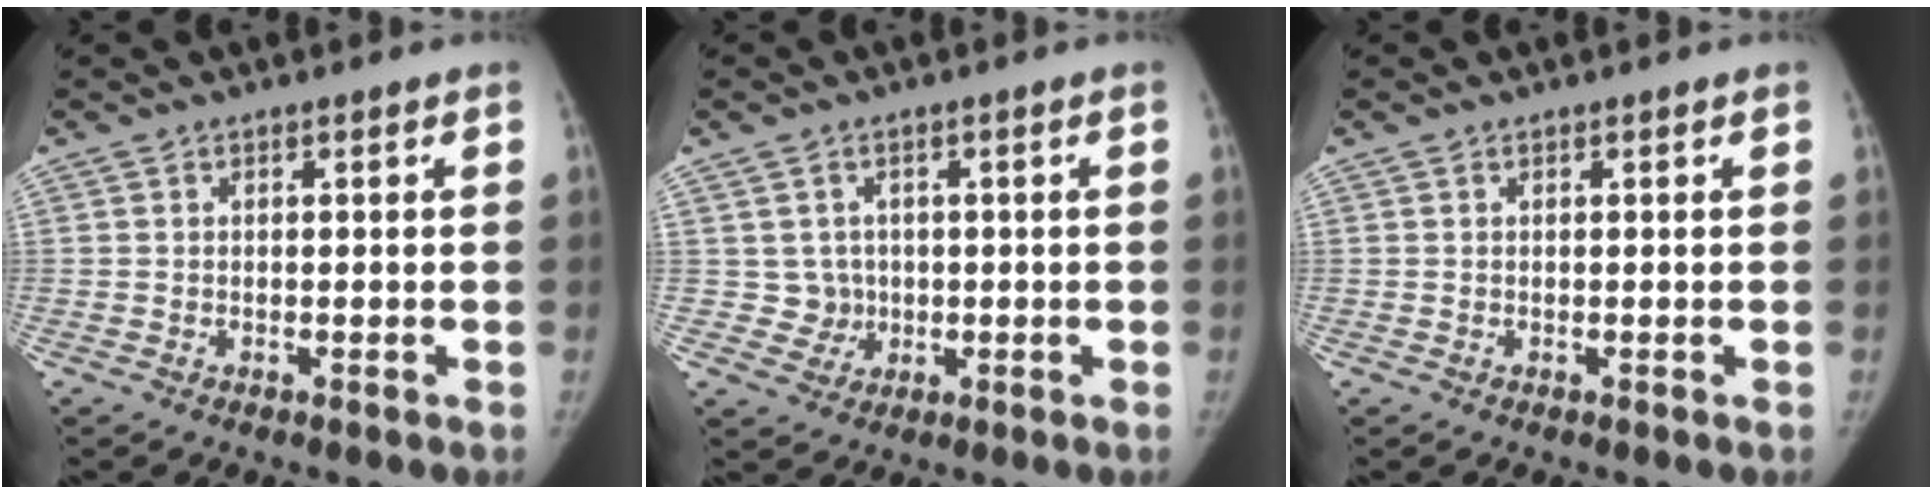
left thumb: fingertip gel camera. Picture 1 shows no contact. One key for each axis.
{"total": 0.8, "fx": 0.4, "fy": 0.7, "fz": 0.1, "tx": 0.007, "ty": -0.001, "tz": 0.005}
{"total": 0.0}